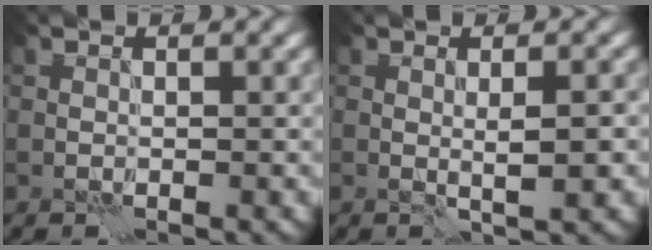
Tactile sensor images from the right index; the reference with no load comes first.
{"total": 2.3, "force": [0.1, 0.3, 2.2], "torque": [-0.035, 0.000, 0.002]}